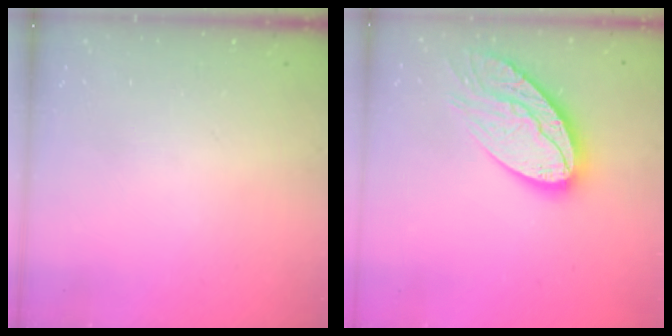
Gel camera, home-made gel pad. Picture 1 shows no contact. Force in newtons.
{"total": 16.9, "press": 16.9, "slide": 1.0}